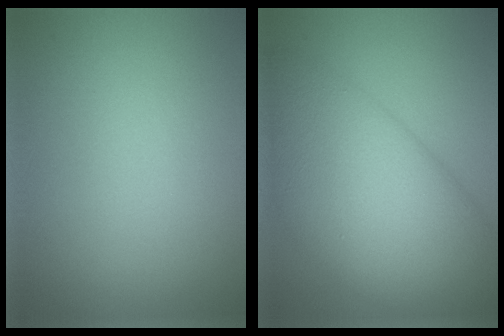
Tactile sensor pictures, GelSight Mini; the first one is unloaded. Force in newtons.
{"total": 12.3, "press": 12.3, "slide": 0.2}